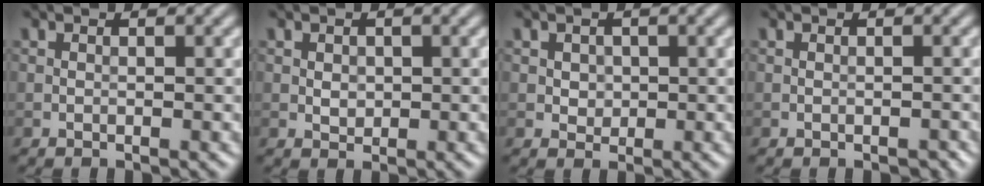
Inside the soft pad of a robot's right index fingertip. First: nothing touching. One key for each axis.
{"total": 1.1, "fx": 0.2, "fy": 0.9, "fz": 0.6, "tx": -0.011, "ty": -0.003, "tz": 0.005}
{"total": 1.2, "fx": 0.2, "fy": 1.1, "fz": 0.5, "tx": -0.008, "ty": -0.001, "tz": 0.007}
{"total": 0.6, "fx": -0.3, "fy": 0.3, "fz": 0.3, "tx": -0.004, "ty": -0.002, "tz": -0.003}